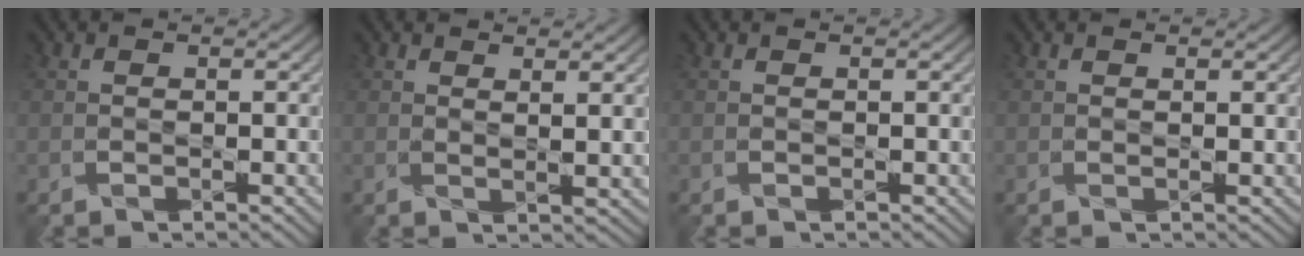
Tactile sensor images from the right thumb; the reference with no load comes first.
{"total": 2.3, "force": [1.9, 0.1, 1.2], "torque": [-0.024, -0.001, 0.041]}
{"total": 0.0}
{"total": 0.7, "force": [0.7, -0.1, 0.1], "torque": [-0.002, 0.003, 0.015]}